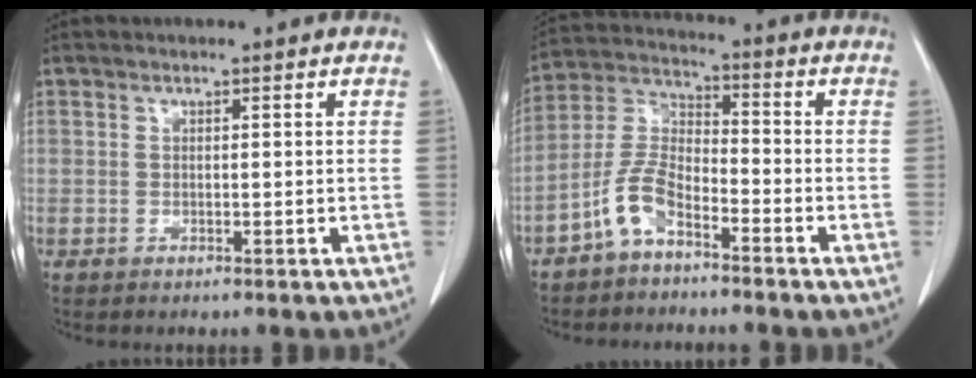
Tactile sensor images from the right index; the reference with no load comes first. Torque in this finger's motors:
{"motor_torque": [0.76, -0.72, 0.19, 0.14]}